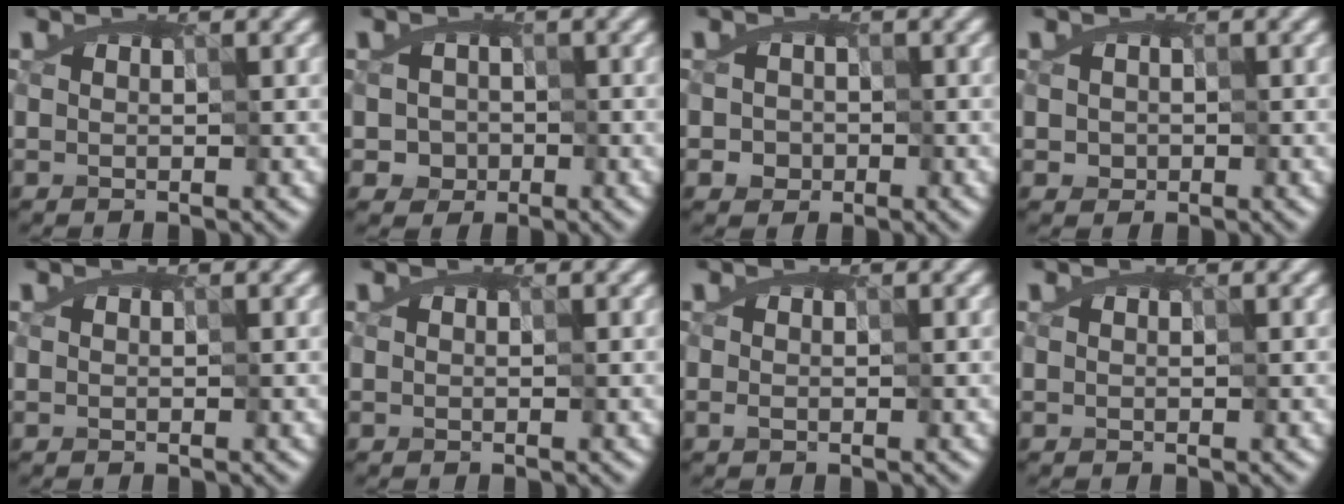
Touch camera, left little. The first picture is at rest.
{"total": 1.7, "force": [-1.0, 1.3, -0.3], "torque": [-0.003, -0.011, -0.004]}
{"total": 1.1, "force": [-0.5, 1.0, -0.2], "torque": [-0.009, -0.009, 0.007]}
{"total": 0.9, "force": [-0.1, 0.9, 0.1], "torque": [-0.017, -0.009, 0.016]}
{"total": 0.0}
{"total": 0.0}
{"total": 0.0}
{"total": 0.0}